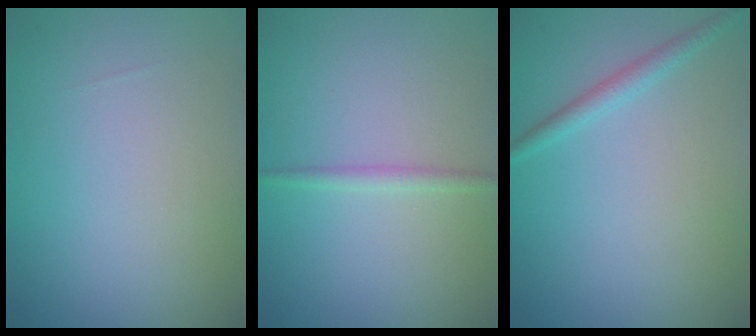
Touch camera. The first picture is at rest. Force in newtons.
{"total": 1.2, "press": 1.2, "slide": 0.0}
{"total": 1.4, "press": 1.4, "slide": 0.1}